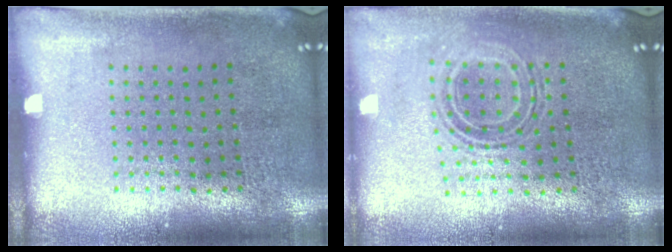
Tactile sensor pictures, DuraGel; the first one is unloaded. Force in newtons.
{"total": 0.8, "press": 0.8, "slide": 0.3}